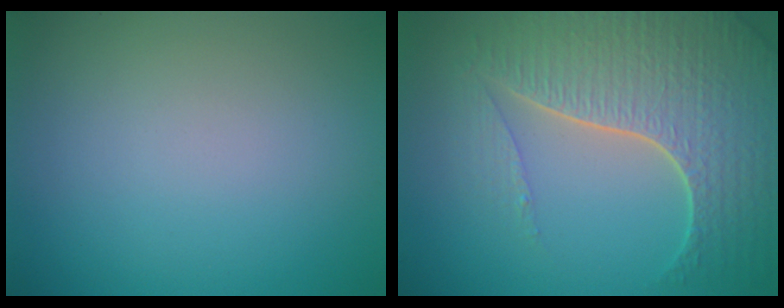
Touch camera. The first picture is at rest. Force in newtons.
{"total": 7.8, "press": 5.7, "slide": 5.3}